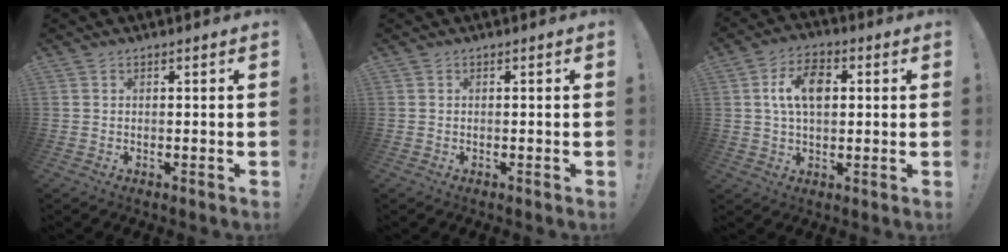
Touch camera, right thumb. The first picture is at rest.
{"total": 0.0}
{"total": 10.8, "force": [2.4, 7.0, 7.8], "torque": [-0.117, 0.010, 0.043]}